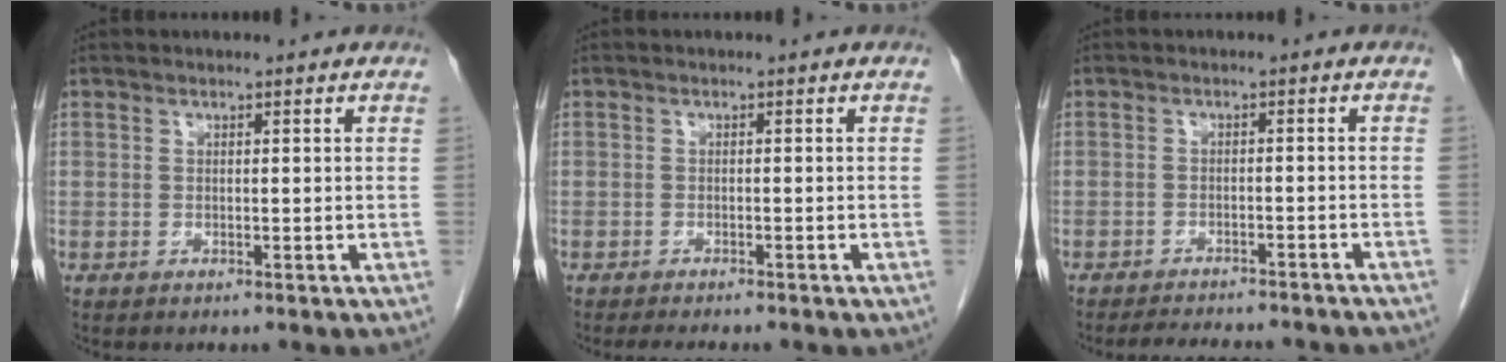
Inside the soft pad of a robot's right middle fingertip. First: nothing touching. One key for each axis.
{"total": 5.2, "fx": -4.3, "fy": 1.1, "fz": 2.8, "tx": -0.032, "ty": -0.008, "tz": -0.053}
{"total": 12.7, "fx": -11.5, "fy": 2.4, "fz": 4.8, "tx": -0.067, "ty": -0.004, "tz": -0.137}